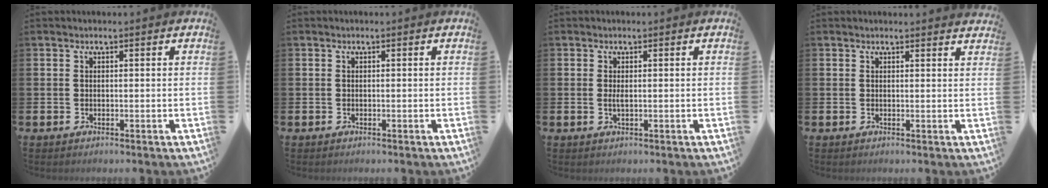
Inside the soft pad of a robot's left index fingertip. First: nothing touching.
{"total": 0.0}
{"total": 0.8, "force": [0.0, 0.2, 0.8], "torque": [-0.014, 0.001, 0.000]}
{"total": 1.1, "force": [1.1, -0.1, 0.0], "torque": [0.008, -0.009, 0.019]}